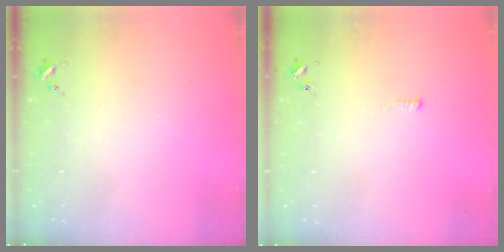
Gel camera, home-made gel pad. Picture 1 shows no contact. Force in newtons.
{"total": 2.9, "press": 2.9, "slide": 0.5}